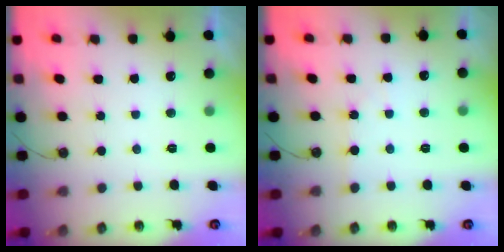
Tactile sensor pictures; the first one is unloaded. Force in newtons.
{"total": 1.6, "press": 1.5, "slide": 0.3}